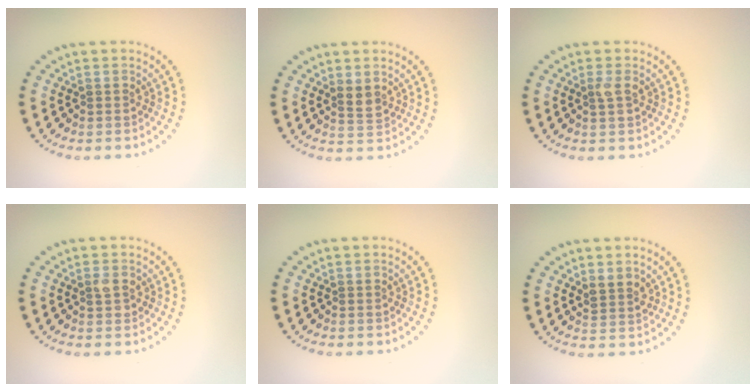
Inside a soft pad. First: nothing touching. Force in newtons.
{"total": 1.6, "press": 1.4, "slide": 0.8}
{"total": 1.1, "press": 1.1, "slide": 0.3}
{"total": 1.2, "press": 1.2, "slide": 0.3}
{"total": 0.0}
{"total": 1.6, "press": 1.3, "slide": 0.8}